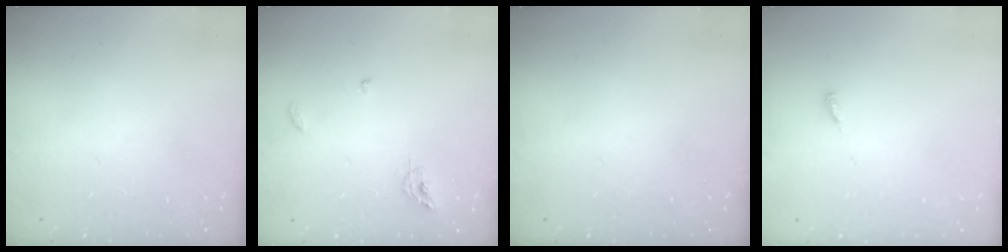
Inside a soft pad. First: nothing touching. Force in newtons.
{"total": 6.4, "press": 6.4, "slide": 0.1}
{"total": 0.0}
{"total": 2.9, "press": 2.9, "slide": 0.2}